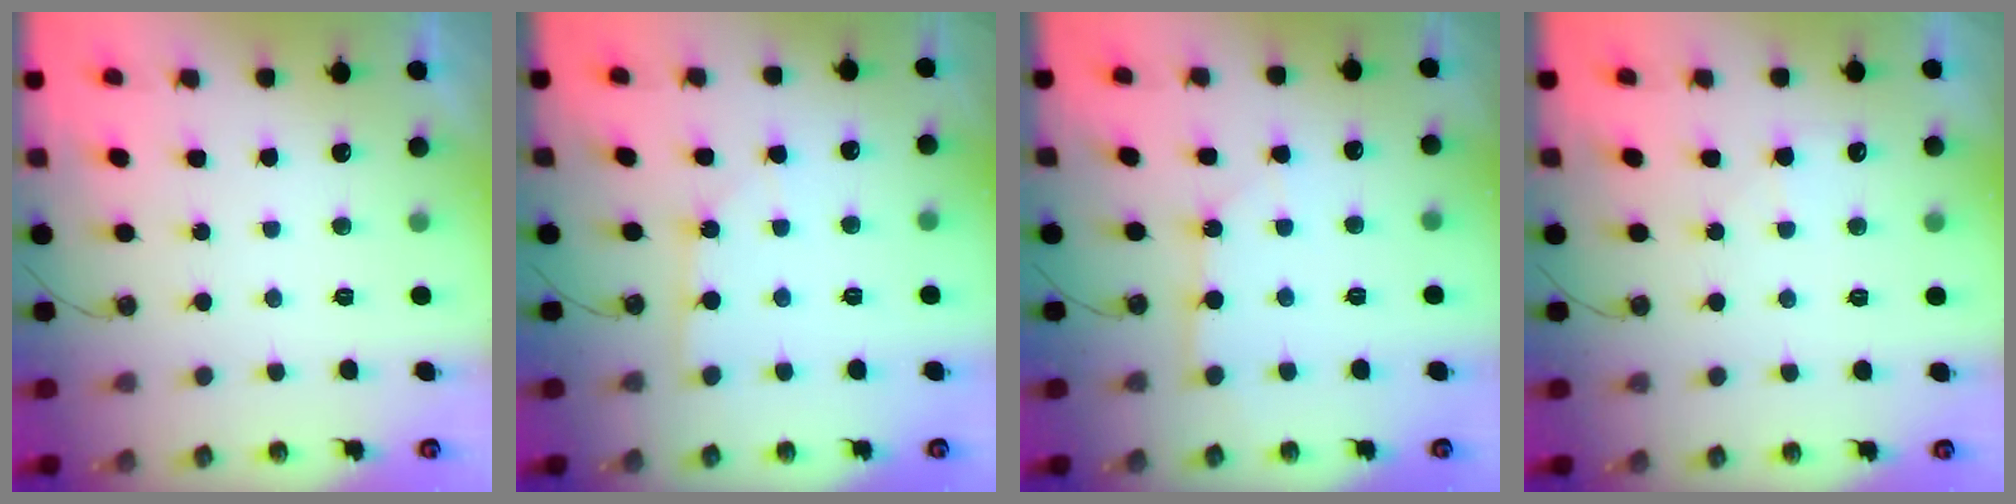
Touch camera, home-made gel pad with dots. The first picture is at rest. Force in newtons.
{"total": 2.4, "press": 2.4, "slide": 0.2}
{"total": 4.7, "press": 4.7, "slide": 0.5}
{"total": 4.3, "press": 4.3, "slide": 0.5}